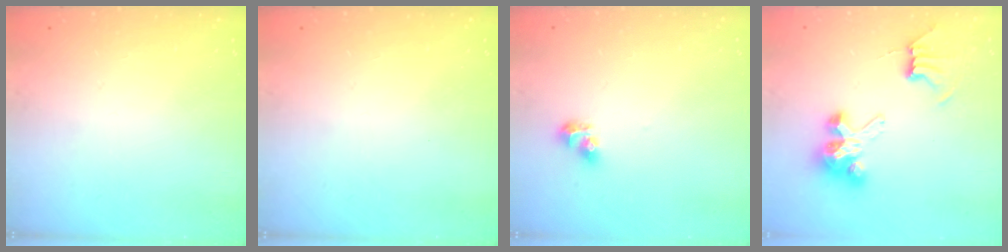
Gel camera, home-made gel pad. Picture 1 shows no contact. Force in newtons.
{"total": 0.0}
{"total": 6.1, "press": 6.1, "slide": 0.3}
{"total": 7.7, "press": 7.7, "slide": 0.3}